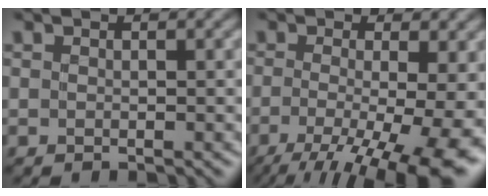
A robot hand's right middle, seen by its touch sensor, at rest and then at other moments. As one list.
[{"total": 12.6, "force": [-4.1, 4.2, 11.2], "torque": [-0.157, -0.025, -0.050]}]